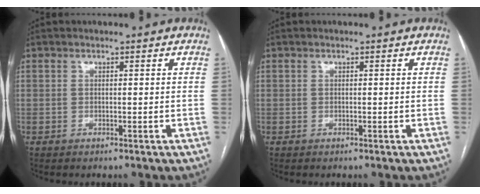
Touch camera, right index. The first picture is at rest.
{"total": 0.0}